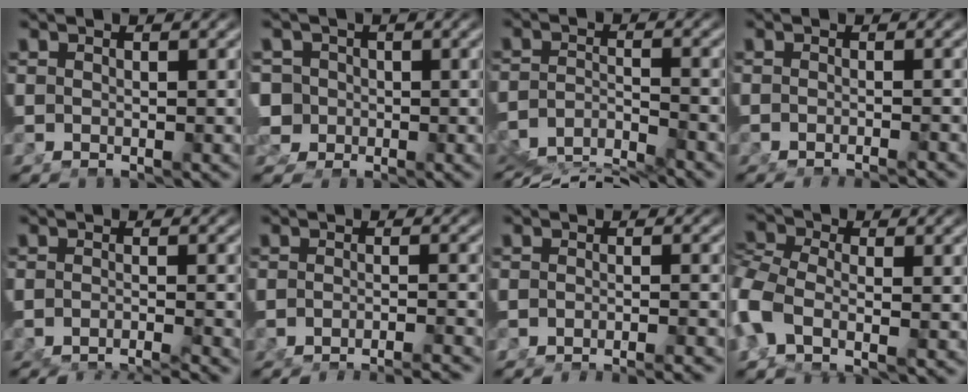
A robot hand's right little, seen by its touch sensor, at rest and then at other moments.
{"total": 5.9, "force": [-1.2, 5.4, 2.0], "torque": [-0.048, -0.026, -0.015]}
{"total": 7.2, "force": [-4.6, 3.9, 3.9], "torque": [-0.065, -0.043, -0.059]}
{"total": 3.3, "force": [-3.2, 0.4, 0.7], "torque": [-0.001, -0.005, -0.048]}
{"total": 9.0, "force": [-8.0, 3.3, 2.2], "torque": [-0.026, -0.023, -0.120]}
{"total": 9.1, "force": [-8.7, 2.0, 1.9], "torque": [-0.011, -0.017, -0.130]}
{"total": 6.1, "force": [-6.0, 0.8, 1.2], "torque": [0.005, -0.006, -0.092]}
{"total": 4.3, "force": [-0.8, 2.9, 3.1], "torque": [-0.094, -0.017, -0.009]}